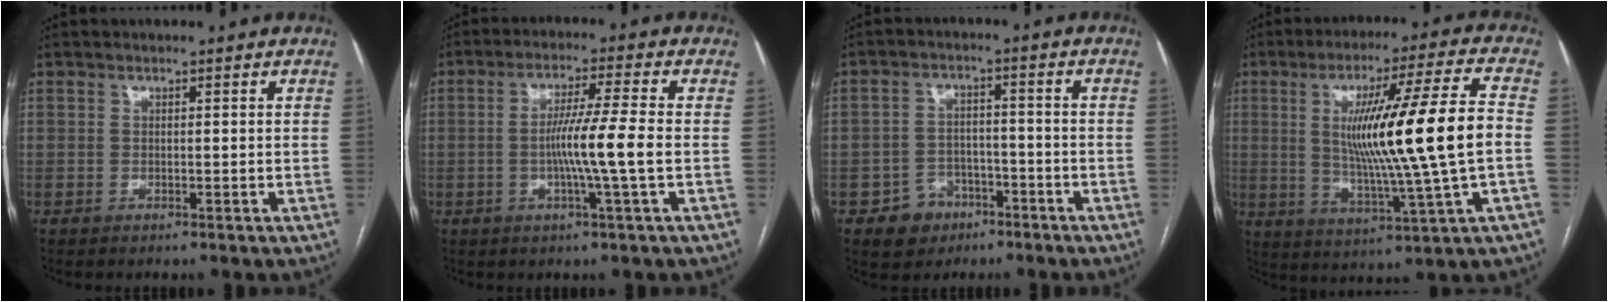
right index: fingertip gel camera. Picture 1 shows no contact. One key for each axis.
{"total": 7.7, "fx": -1.3, "fy": -1.5, "fz": 7.4, "tx": -0.133, "ty": -0.004, "tz": -0.026}
{"total": 5.9, "fx": -3.3, "fy": 4.8, "fz": 1.2, "tx": -0.014, "ty": 0.014, "tz": -0.043}
{"total": 17.6, "fx": 0.5, "fy": -1.2, "fz": 17.6, "tx": -0.294, "ty": -0.002, "tz": 0.005}